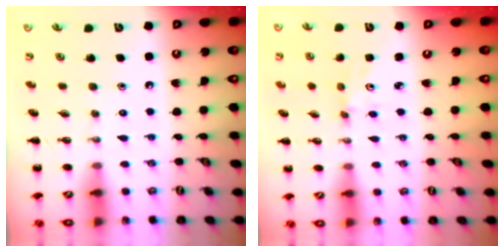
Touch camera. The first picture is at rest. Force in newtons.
{"total": 1.2, "press": 1.2, "slide": 0.3}